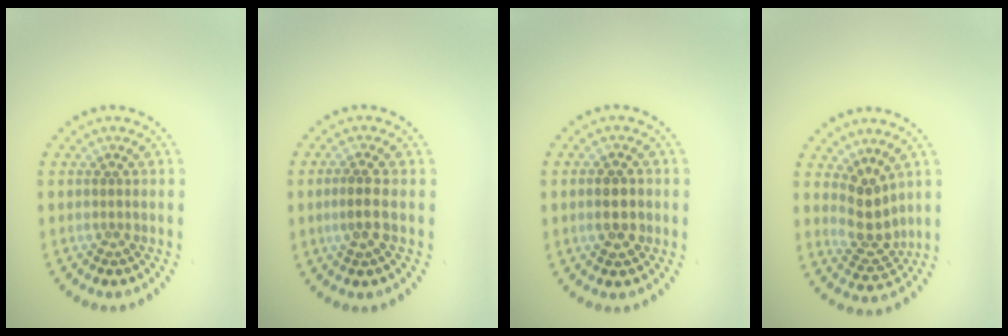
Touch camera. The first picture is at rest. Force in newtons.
{"total": 1.8, "press": 1.6, "slide": 0.8}
{"total": 2.4, "press": 2.3, "slide": 0.3}
{"total": 3.2, "press": 2.8, "slide": 1.6}